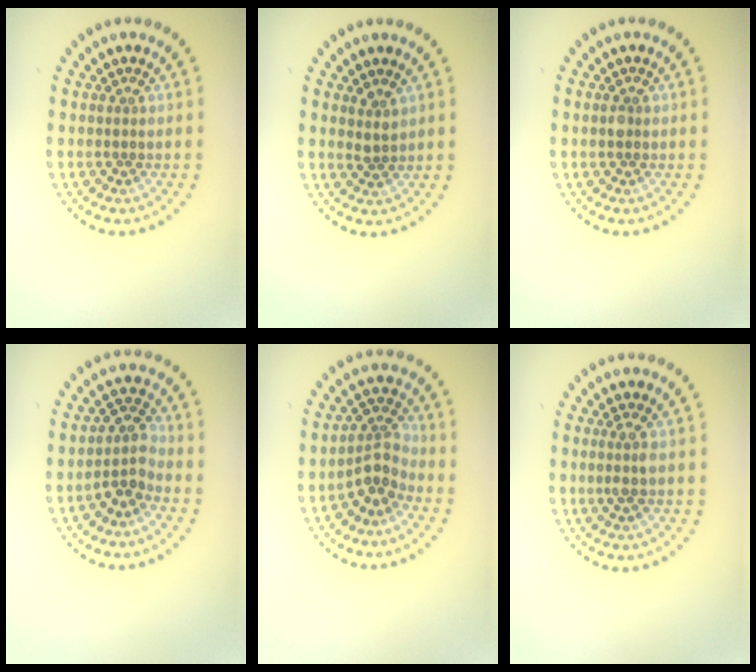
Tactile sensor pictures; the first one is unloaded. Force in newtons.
{"total": 1.4, "press": 1.2, "slide": 0.7}
{"total": 1.0, "press": 1.0, "slide": 0.0}
{"total": 2.7, "press": 2.1, "slide": 1.6}
{"total": 2.8, "press": 2.1, "slide": 1.9}
{"total": 1.4, "press": 1.2, "slide": 0.7}